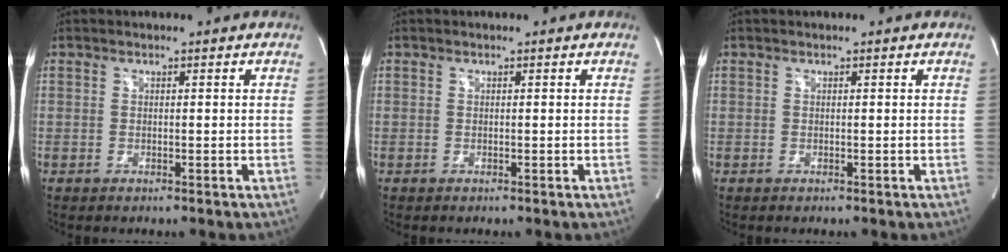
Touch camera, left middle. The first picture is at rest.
{"total": 0.0}
{"total": 0.0}